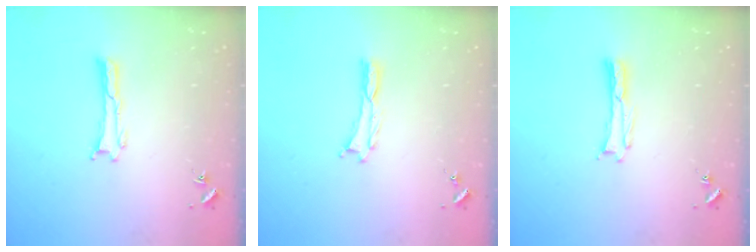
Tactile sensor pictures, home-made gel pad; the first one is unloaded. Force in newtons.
{"total": 0.0}
{"total": 0.0}